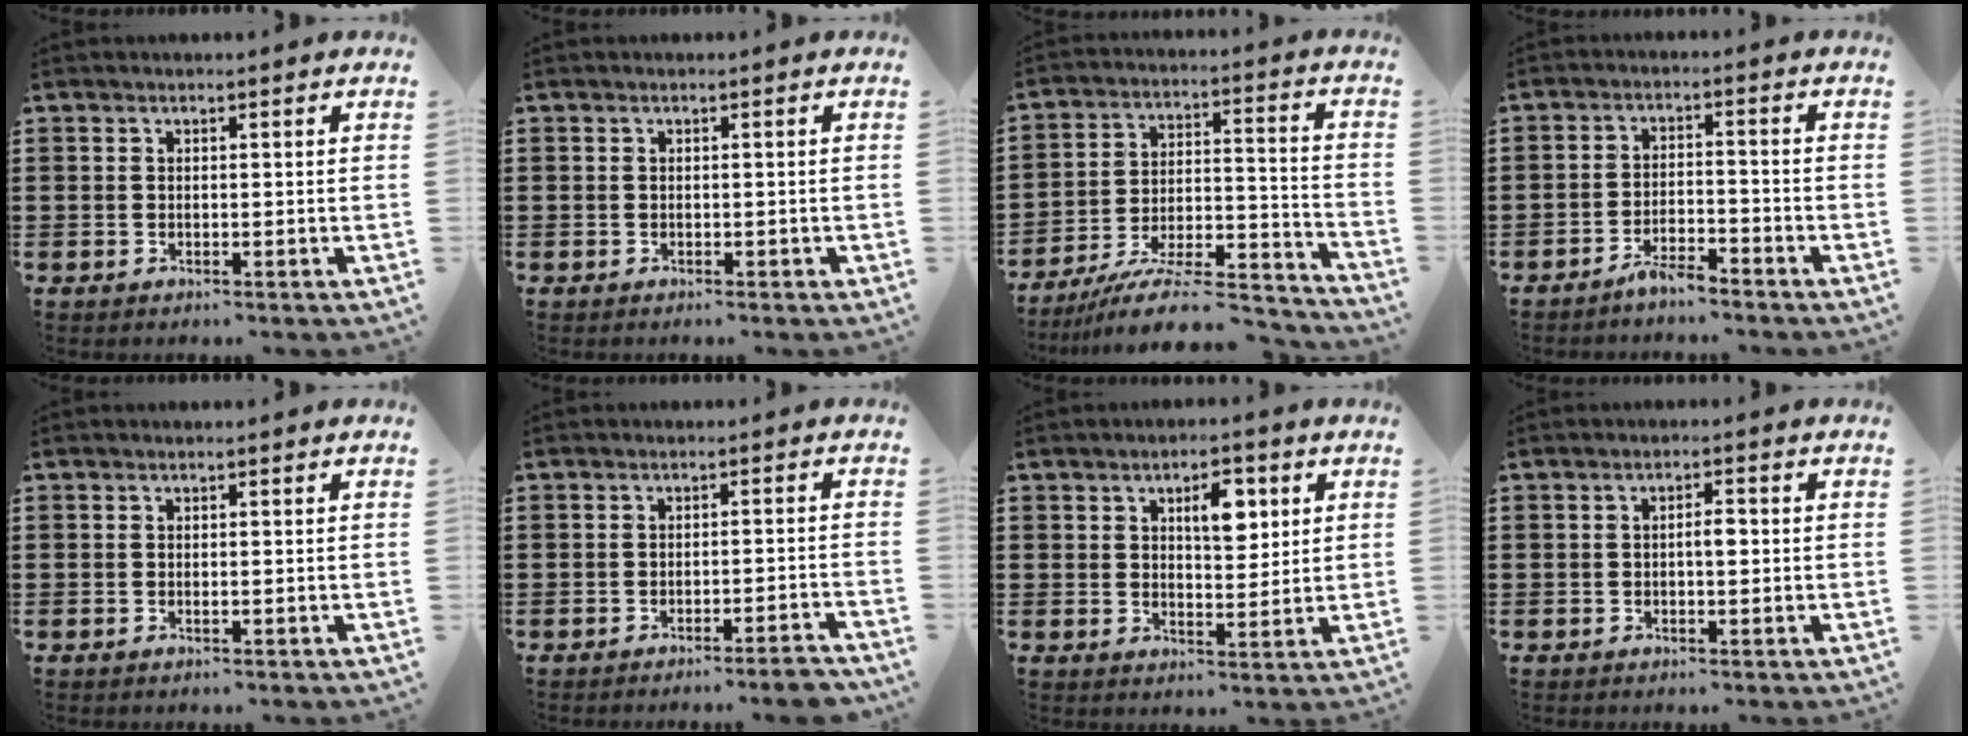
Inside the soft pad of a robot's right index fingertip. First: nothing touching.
{"total": 0.0}
{"total": 10.8, "force": [-9.1, 2.1, 5.4], "torque": [-0.086, 0.020, -0.176]}
{"total": 3.1, "force": [-2.9, 0.3, 0.9], "torque": [-0.019, 0.009, -0.058]}
{"total": 0.0}
{"total": 3.1, "force": [-2.7, -0.4, 1.6], "torque": [-0.026, -0.007, -0.051]}
{"total": 5.6, "force": [2.2, 2.7, 4.4], "torque": [-0.063, 0.000, 0.028]}
{"total": 2.3, "force": [-0.1, 0.8, 2.1], "torque": [-0.040, 0.003, -0.004]}